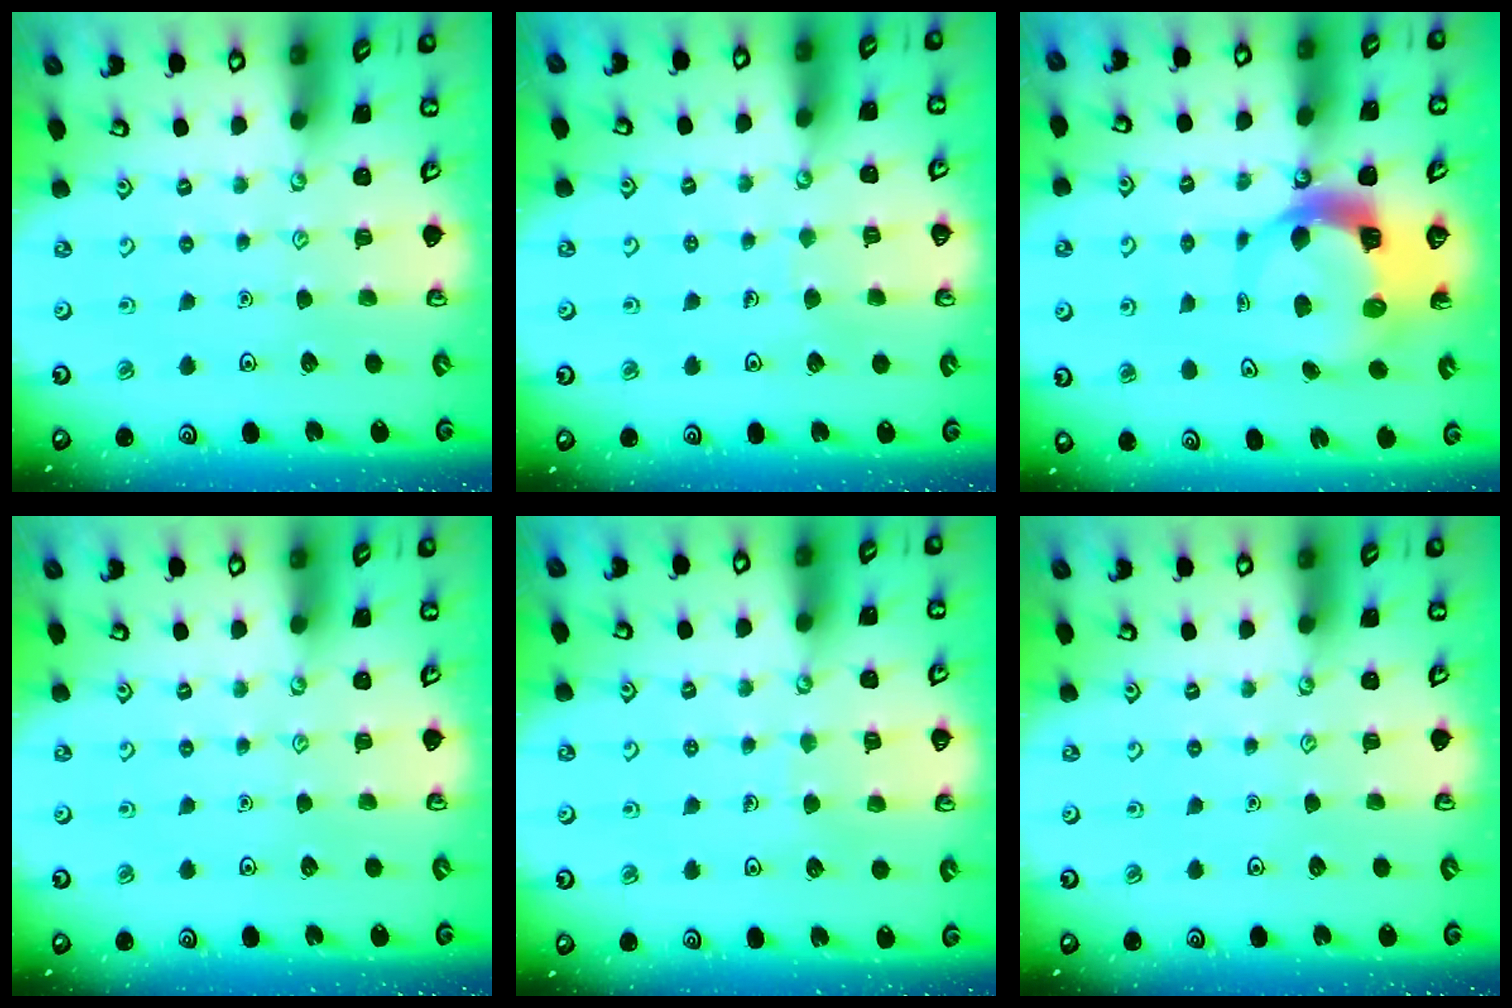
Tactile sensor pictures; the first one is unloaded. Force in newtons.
{"total": 2.3, "press": 2.3, "slide": 0.1}
{"total": 8.5, "press": 8.5, "slide": 0.8}
{"total": 0.0}
{"total": 4.6, "press": 4.6, "slide": 0.4}
{"total": 0.0}